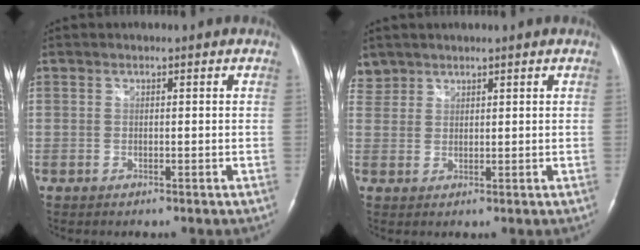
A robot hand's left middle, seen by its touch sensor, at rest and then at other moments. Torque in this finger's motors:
{"motor_torque": [0.08, -0.05, 0.02, -0.01]}